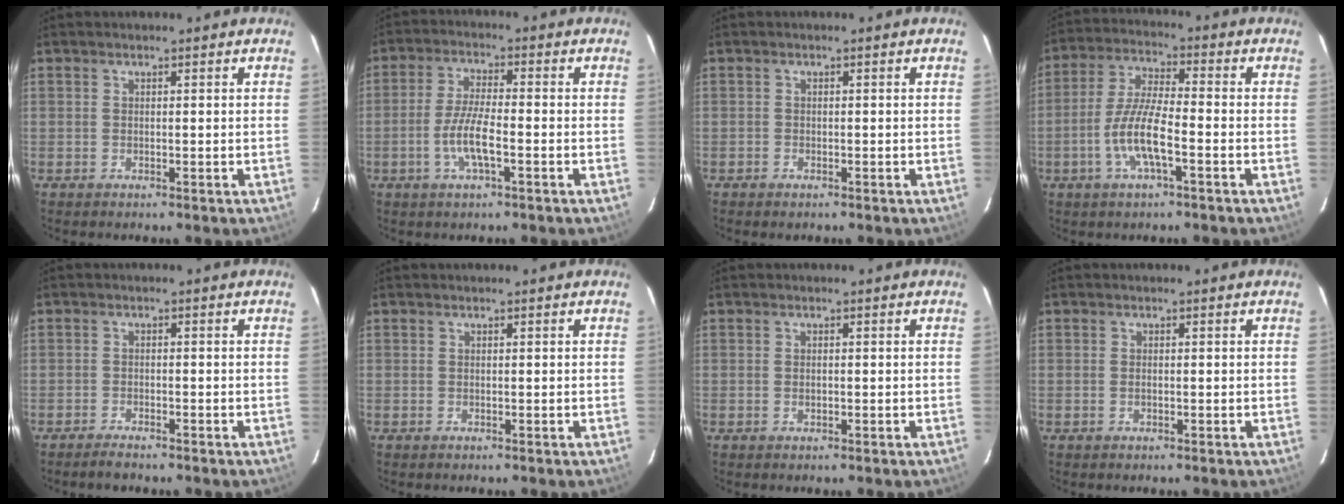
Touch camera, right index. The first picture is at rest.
{"total": 6.8, "force": [-2.4, 1.2, 6.2], "torque": [-0.128, -0.001, -0.049]}
{"total": 0.9, "force": [-0.7, 0.6, 0.1], "torque": [-0.004, 0.000, -0.011]}
{"total": 9.4, "force": [-3.5, 1.8, 8.5], "torque": [-0.178, 0.001, -0.069]}
{"total": 2.7, "force": [-2.4, 0.6, 1.0], "torque": [-0.032, -0.004, -0.044]}
{"total": 0.0}
{"total": 0.7, "force": [-0.2, 0.4, 0.6], "torque": [-0.010, 0.003, -0.003]}
{"total": 0.6, "force": [-0.2, 0.3, 0.5], "torque": [-0.009, 0.002, -0.003]}